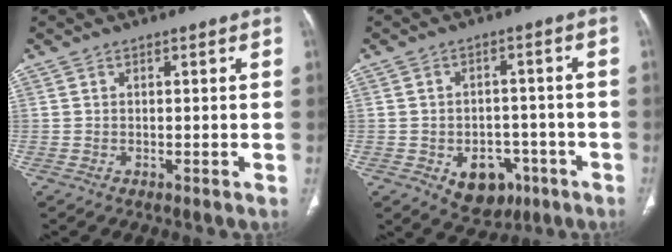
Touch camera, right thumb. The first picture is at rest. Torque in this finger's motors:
{"motor_torque": [3.24, 1.06, 0.50, -1.04, 0.00]}